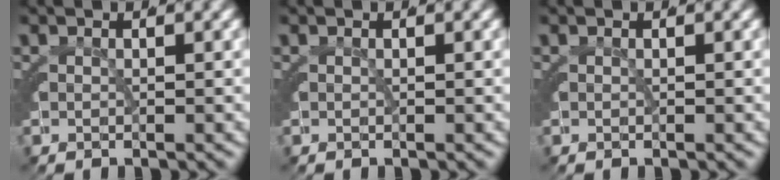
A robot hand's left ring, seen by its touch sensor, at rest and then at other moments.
{"total": 0.0}
{"total": 0.0}